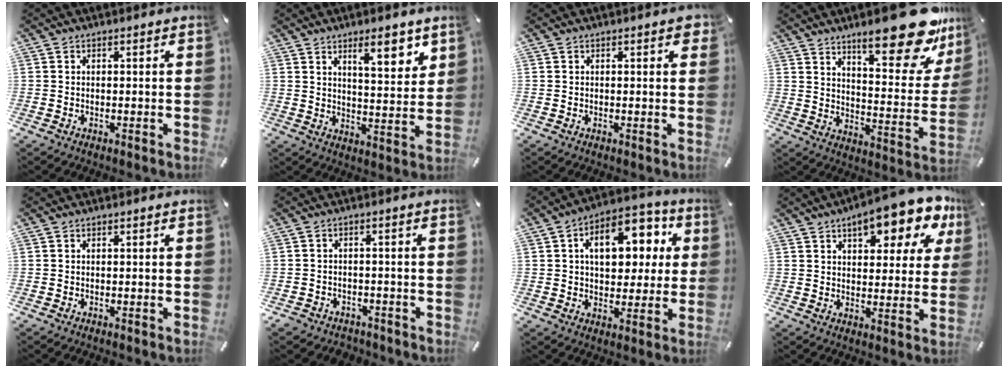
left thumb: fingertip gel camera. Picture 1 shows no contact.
{"total": 9.3, "force": [6.0, 3.0, 6.4], "torque": [-0.083, -0.032, 0.096]}
{"total": 1.5, "force": [0.5, 0.6, 1.3], "torque": [-0.010, -0.002, 0.004]}
{"total": 24.0, "force": [16.4, 7.5, 15.8], "torque": [-0.218, -0.123, 0.267]}
{"total": 0.0}
{"total": 3.0, "force": [-2.1, 2.1, 0.6], "torque": [-0.017, 0.009, -0.045]}
{"total": 14.3, "force": [3.7, 9.7, 9.8], "torque": [-0.138, -0.002, 0.062]}
{"total": 13.7, "force": [8.8, 5.9, 8.8], "torque": [-0.120, -0.042, 0.145]}